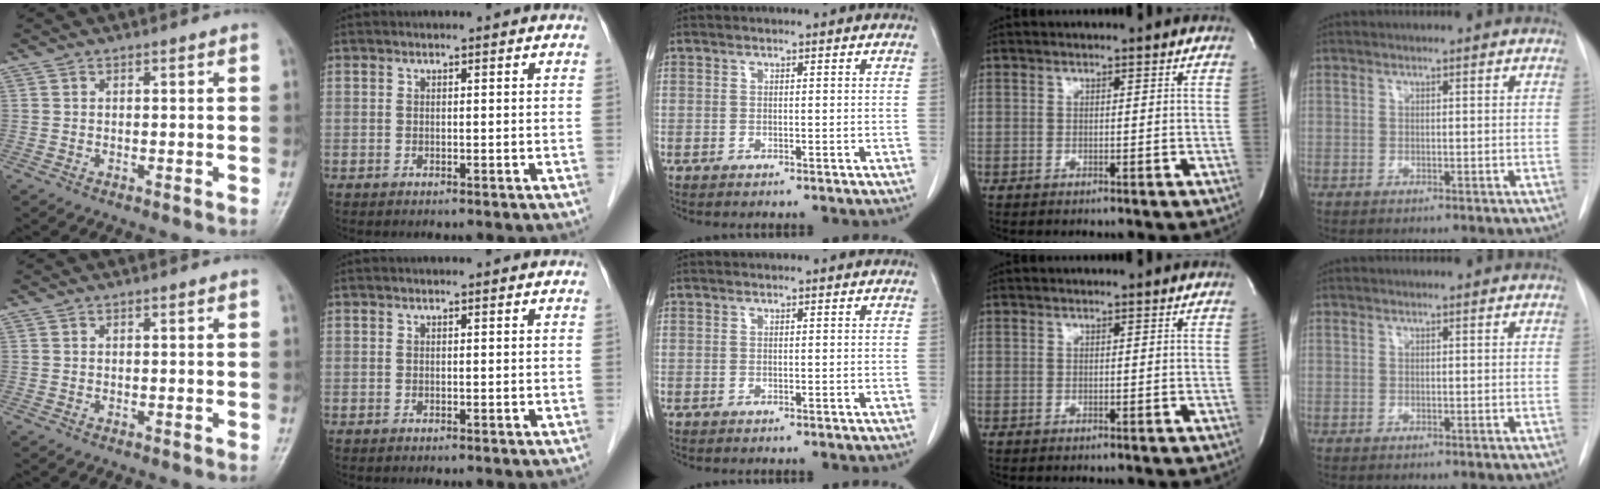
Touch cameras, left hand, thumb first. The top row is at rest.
{}